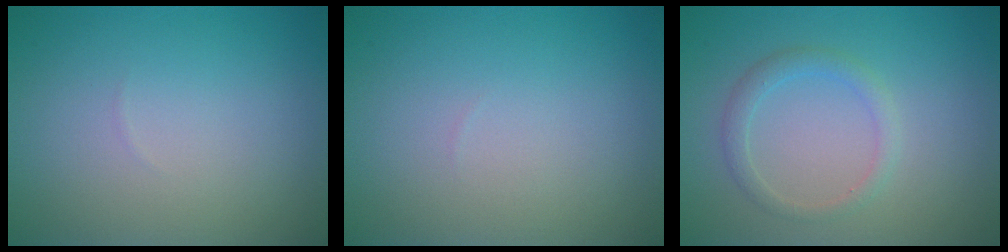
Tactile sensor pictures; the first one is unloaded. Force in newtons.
{"total": 0.0}
{"total": 1.7, "press": 1.7, "slide": 0.2}